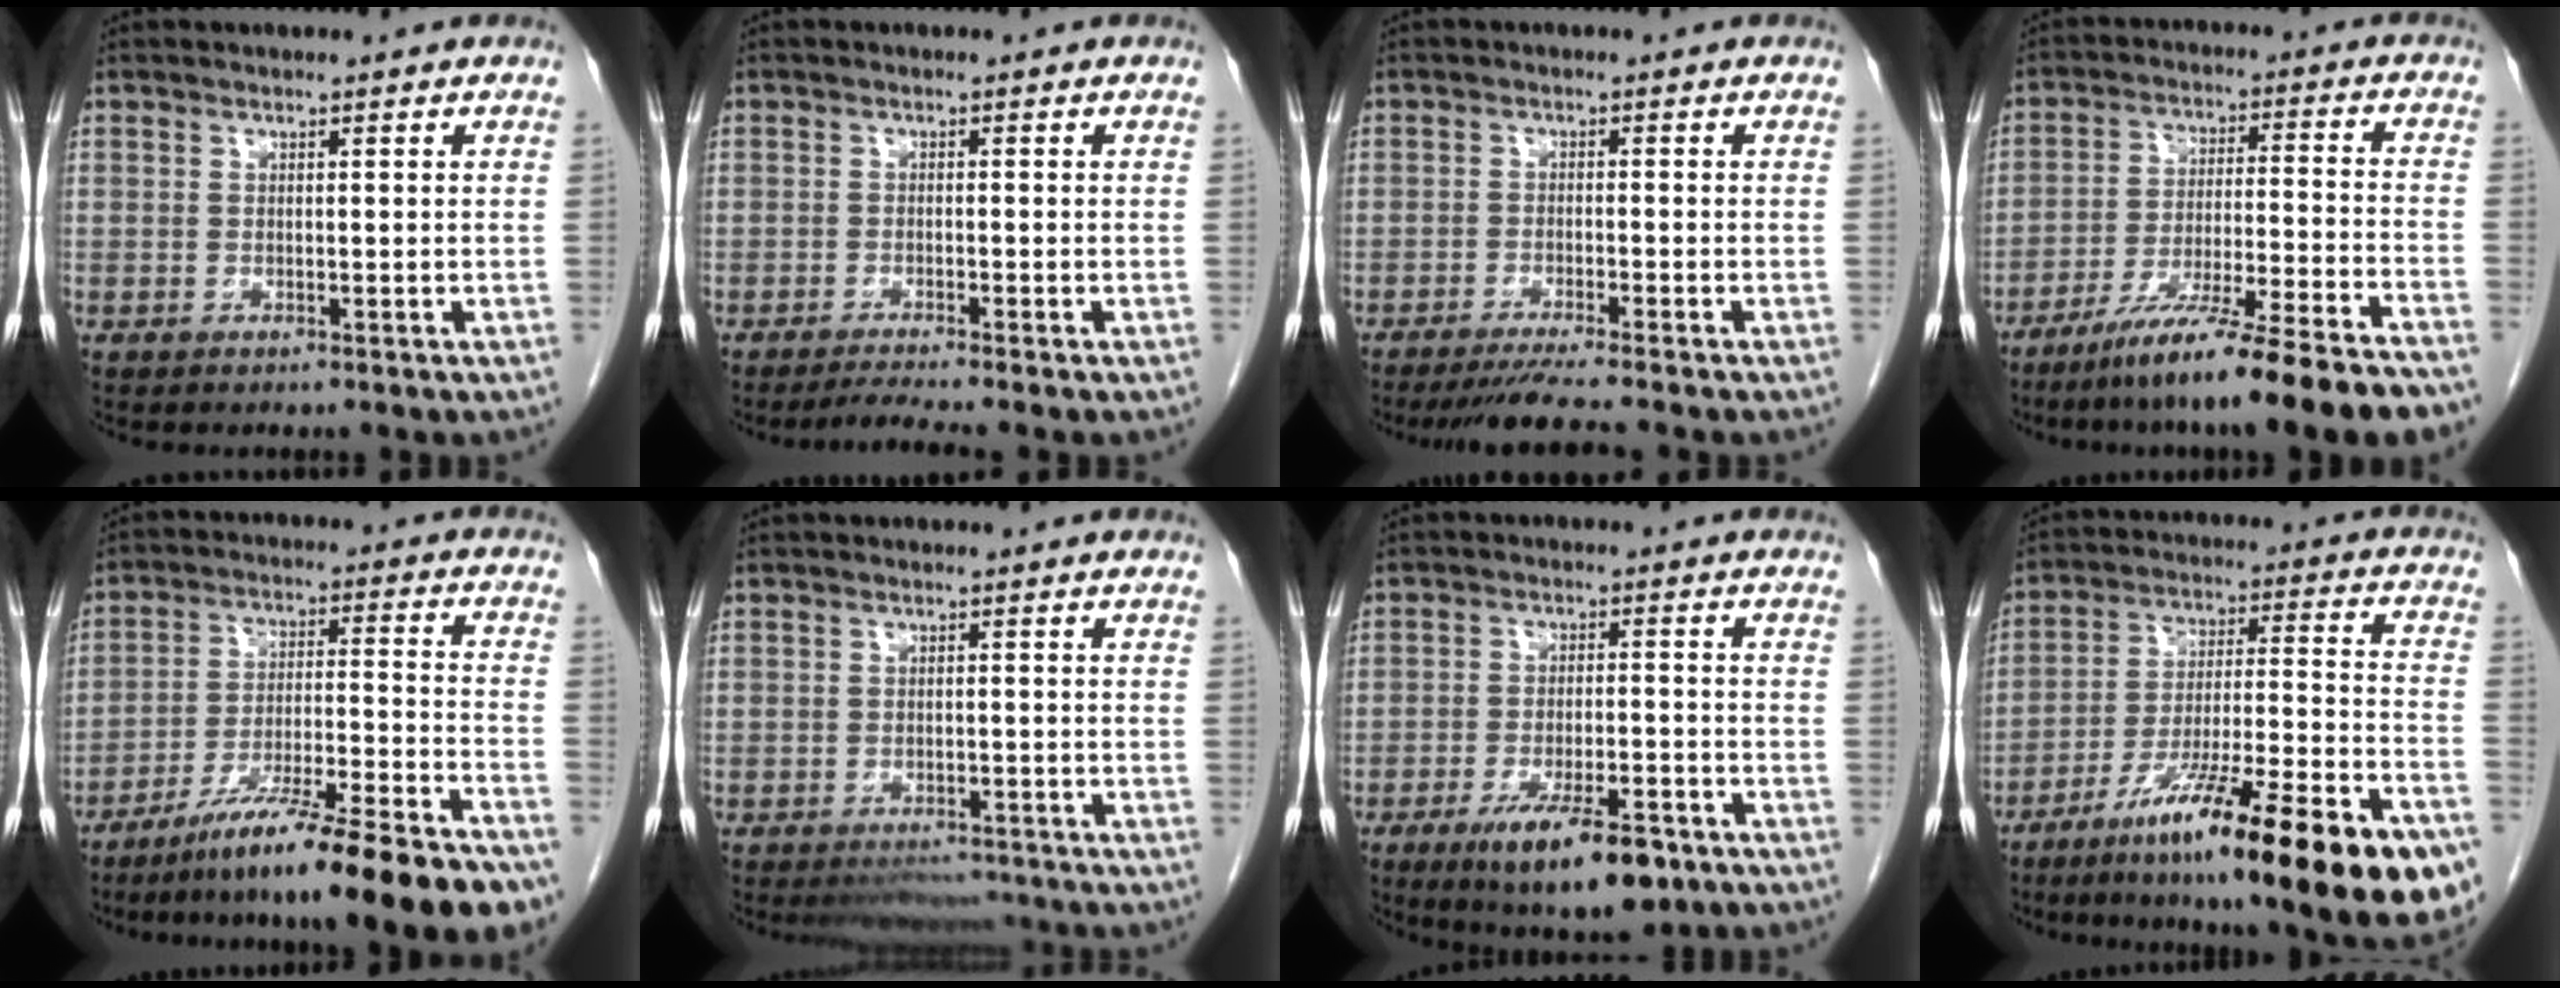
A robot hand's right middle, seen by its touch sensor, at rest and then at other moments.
{"total": 2.9, "force": [-2.5, -1.0, 1.1], "torque": [-0.026, -0.012, -0.049]}
{"total": 5.8, "force": [-5.0, -1.2, 2.8], "torque": [-0.037, -0.020, -0.082]}
{"total": 17.6, "force": [-13.9, -0.8, 10.8], "torque": [-0.156, -0.029, -0.225]}
{"total": 19.1, "force": [-14.9, 0.3, 12.0], "torque": [-0.157, -0.008, -0.244]}
{"total": 4.3, "force": [-3.8, 1.6, 1.3], "torque": [-0.013, -0.001, -0.054]}
{"total": 11.2, "force": [-6.9, 3.0, 8.2], "torque": [-0.128, -0.013, -0.106]}
{"total": 26.3, "force": [-16.2, 2.5, 20.6], "torque": [-0.241, -0.019, -0.264]}